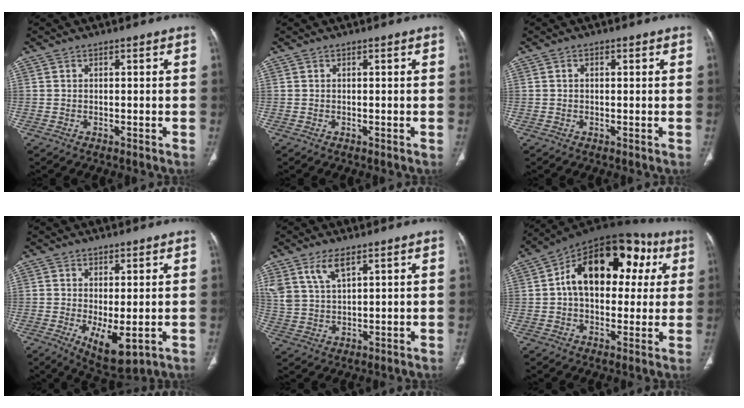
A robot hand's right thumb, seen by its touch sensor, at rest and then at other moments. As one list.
[{"total": 0.0}, {"total": 0.7, "force": [0.2, 0.4, 0.5], "torque": [-0.011, 0.003, 0.001]}, {"total": 7.6, "force": [-1.6, 3.2, 6.8], "torque": [-0.106, -0.022, -0.013]}, {"total": 6.7, "force": [4.2, 2.8, 4.4], "torque": [-0.087, -0.015, 0.091]}, {"total": 22.2, "force": [4.8, 13.8, 16.7], "torque": [-0.216, 0.035, 0.063]}]